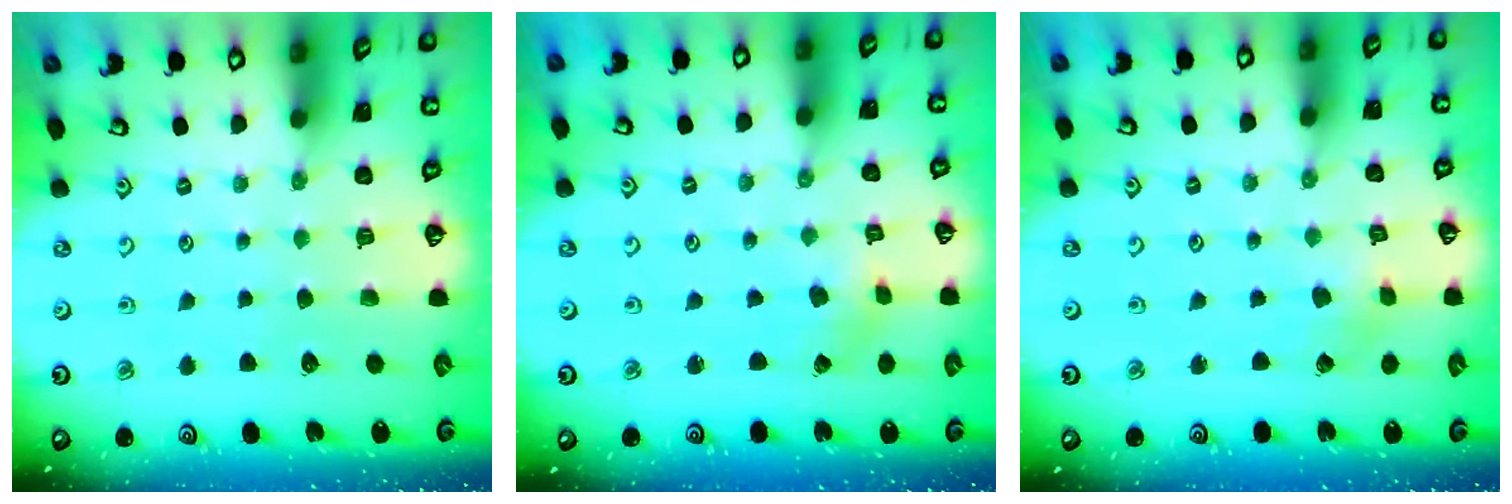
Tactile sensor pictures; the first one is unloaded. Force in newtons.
{"total": 1.5, "press": 1.5, "slide": 0.3}
{"total": 1.6, "press": 1.6, "slide": 0.2}